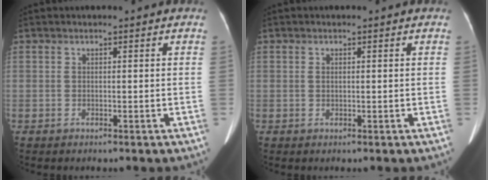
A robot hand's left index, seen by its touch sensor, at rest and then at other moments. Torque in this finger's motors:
{"motor_torque": [-0.08, -0.06, -0.02, -0.01]}